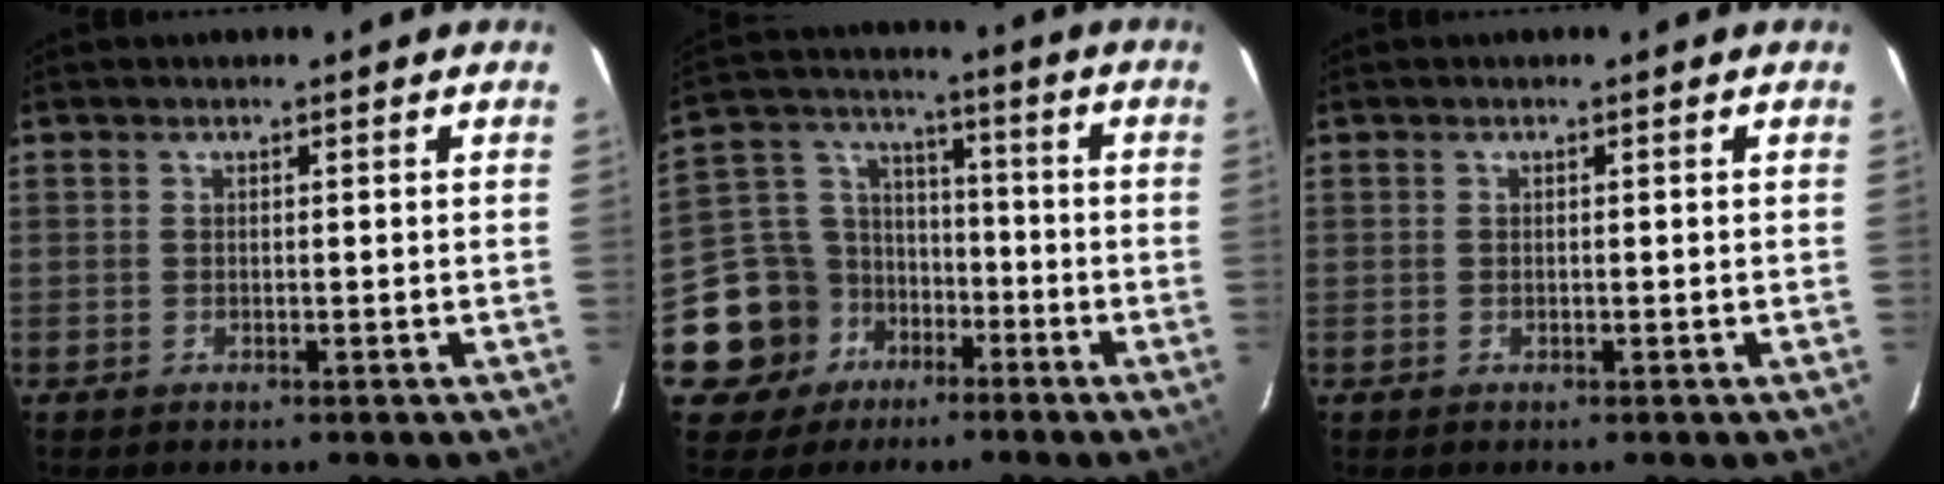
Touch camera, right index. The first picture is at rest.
{"total": 13.2, "force": [-6.9, 10.4, 4.0], "torque": [-0.114, 0.041, -0.105]}
{"total": 0.0}